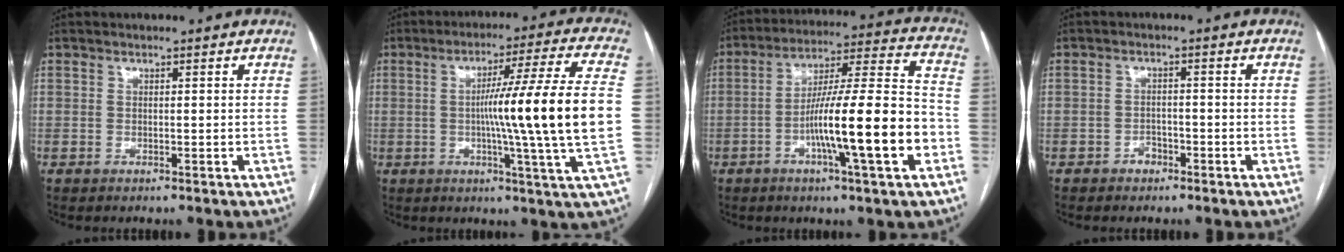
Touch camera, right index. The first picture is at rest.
{"total": 17.2, "force": [-0.8, -2.4, 17.0], "torque": [-0.258, -0.005, -0.025]}
{"total": 17.6, "force": [-5.3, 0.5, 16.7], "torque": [-0.273, 0.005, -0.087]}
{"total": 1.9, "force": [-1.4, 1.2, 0.7], "torque": [-0.010, 0.006, -0.022]}